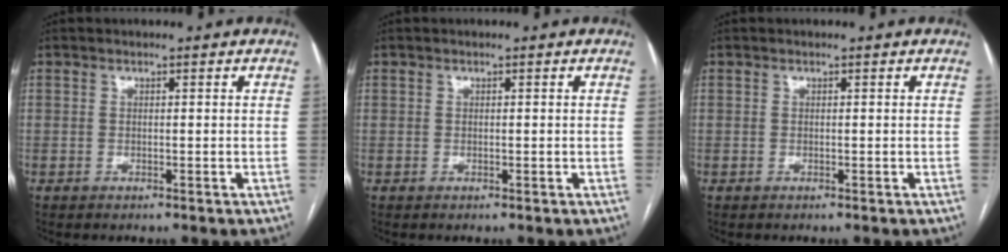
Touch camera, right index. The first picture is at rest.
{"total": 0.0}
{"total": 0.0}